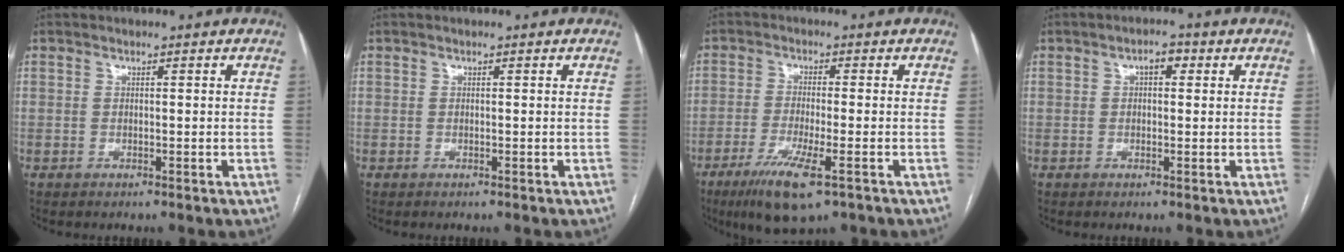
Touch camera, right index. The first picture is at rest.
{"total": 0.0}
{"total": 8.7, "force": [-4.9, 1.1, 7.1], "torque": [-0.133, -0.023, -0.082]}
{"total": 2.6, "force": [0.9, 1.3, 2.1], "torque": [-0.032, 0.016, 0.012]}